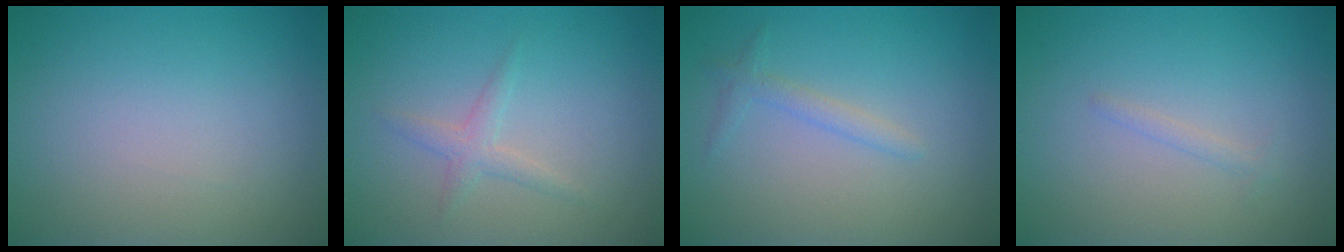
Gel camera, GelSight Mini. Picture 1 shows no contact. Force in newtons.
{"total": 1.6, "press": 1.6, "slide": 0.0}
{"total": 1.3, "press": 1.3, "slide": 0.0}
{"total": 0.7, "press": 0.7, "slide": 0.1}